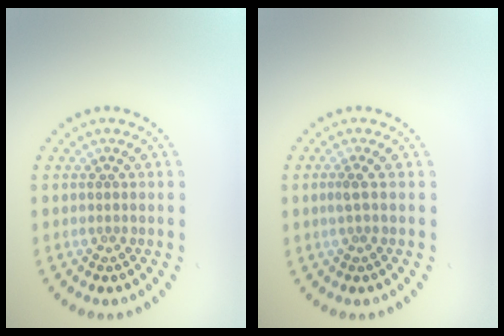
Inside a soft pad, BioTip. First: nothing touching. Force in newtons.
{"total": 1.0, "press": 0.8, "slide": 0.6}